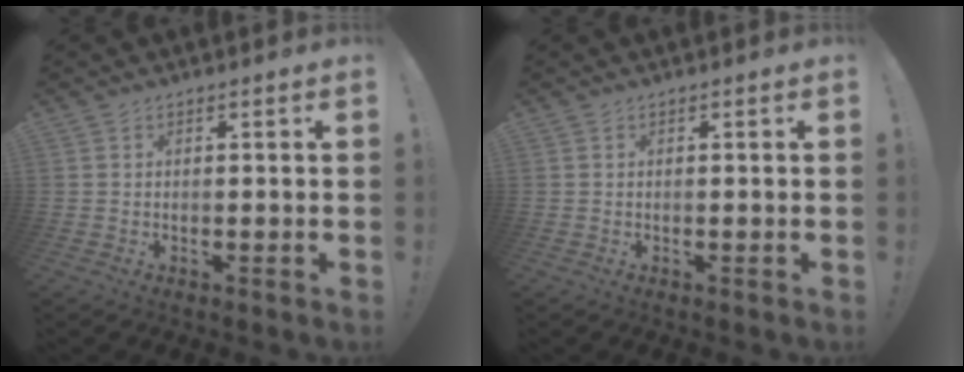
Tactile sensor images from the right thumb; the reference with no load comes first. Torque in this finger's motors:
{"motor_torque": [-0.08, -0.07, 0.00, 0.00, 0.02]}